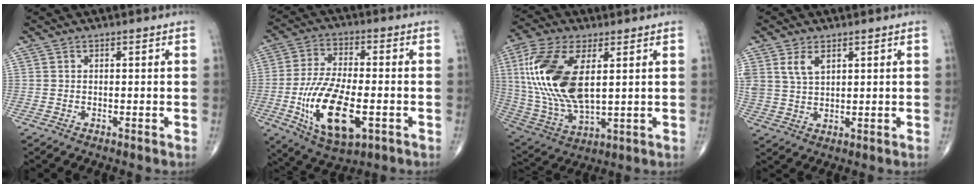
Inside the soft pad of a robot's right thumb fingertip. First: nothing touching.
{"total": 16.9, "force": [-4.5, 7.5, 14.4], "torque": [-0.272, 0.002, -0.071]}
{"total": 19.8, "force": [4.1, 9.6, 16.8], "torque": [-0.364, -0.016, 0.081]}
{"total": 4.8, "force": [2.4, 2.7, 3.2], "torque": [-0.057, -0.008, 0.053]}